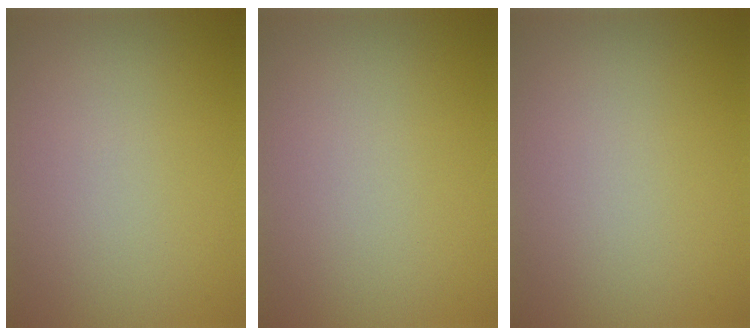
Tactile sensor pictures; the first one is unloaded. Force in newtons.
{"total": 0.0}
{"total": 0.0}